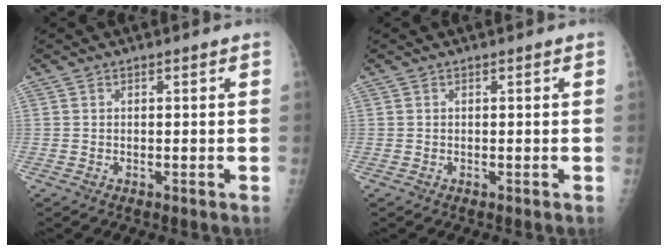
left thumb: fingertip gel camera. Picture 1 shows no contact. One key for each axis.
{"total": 0.0}